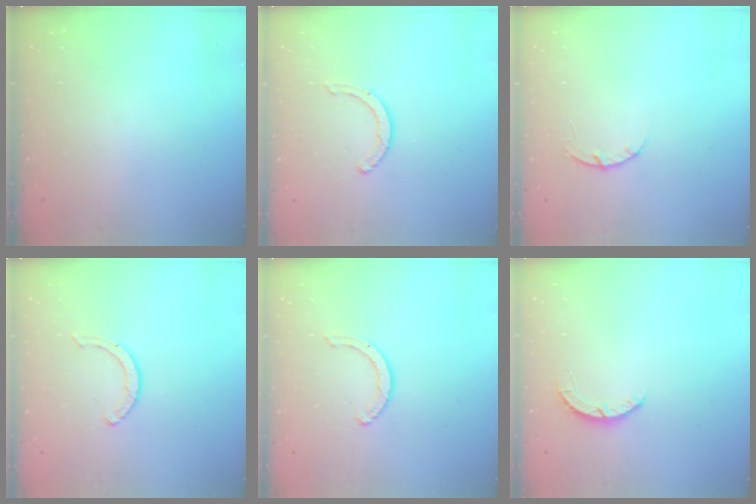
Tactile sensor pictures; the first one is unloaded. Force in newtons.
{"total": 2.9, "press": 2.9, "slide": 0.4}
{"total": 3.6, "press": 3.5, "slide": 0.5}
{"total": 2.9, "press": 2.9, "slide": 0.4}
{"total": 3.1, "press": 3.0, "slide": 0.3}
{"total": 3.2, "press": 3.2, "slide": 0.4}